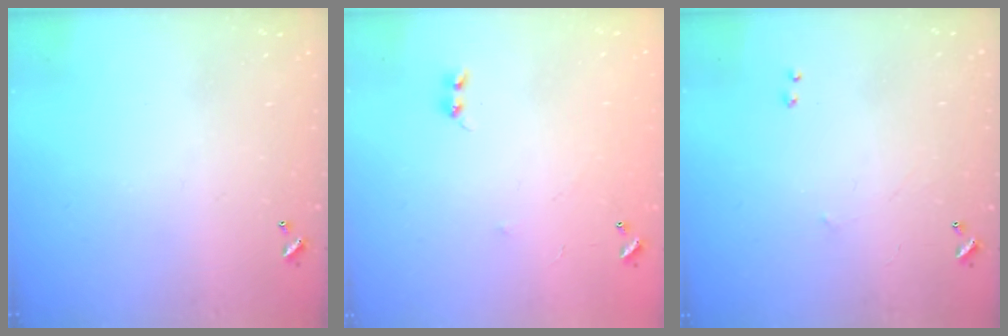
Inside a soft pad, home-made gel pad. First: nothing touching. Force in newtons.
{"total": 5.4, "press": 5.4, "slide": 0.7}
{"total": 2.5, "press": 2.4, "slide": 0.4}